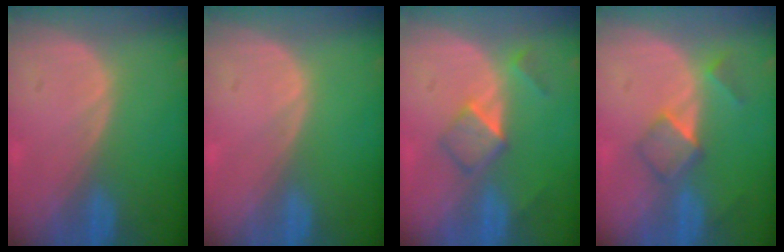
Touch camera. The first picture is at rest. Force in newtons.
{"total": 0.0}
{"total": 5.2, "press": 4.4, "slide": 2.7}
{"total": 5.1, "press": 4.4, "slide": 2.5}